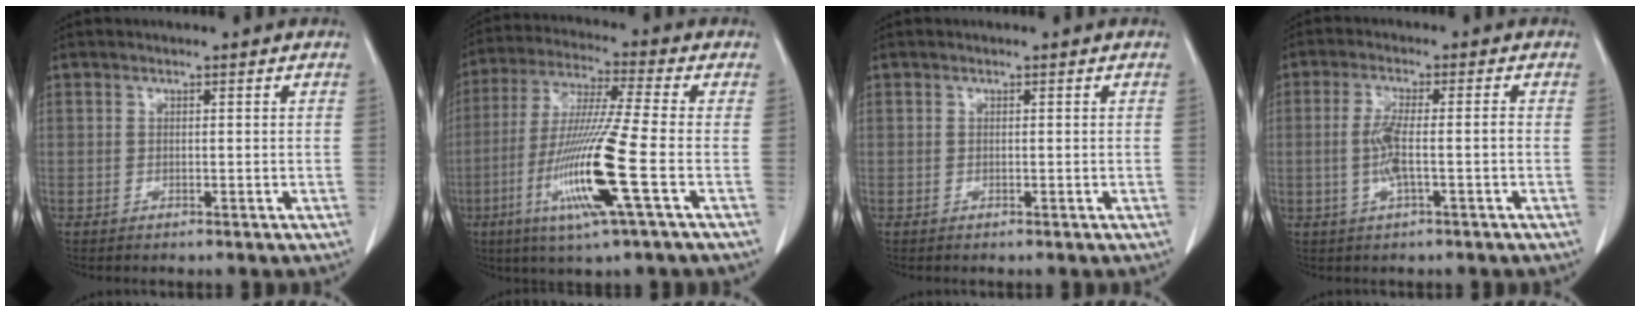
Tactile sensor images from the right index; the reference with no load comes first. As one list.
[{"total": 14.9, "force": [-4.8, -0.9, 14.1], "torque": [-0.291, -0.024, -0.096]}, {"total": 0.0}, {"total": 5.1, "force": [-1.1, 0.3, 5.0], "torque": [-0.107, 0.003, -0.018]}]